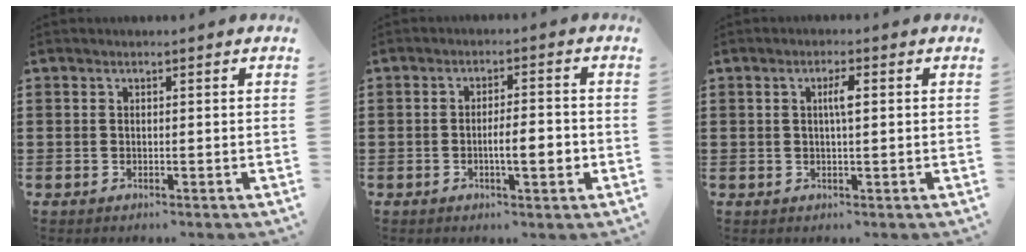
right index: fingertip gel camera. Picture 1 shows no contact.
{"total": 5.0, "force": [-1.1, 1.3, 4.7], "torque": [-0.072, 0.001, -0.021]}
{"total": 2.4, "force": [0.5, 0.4, 2.3], "torque": [-0.046, 0.002, 0.005]}